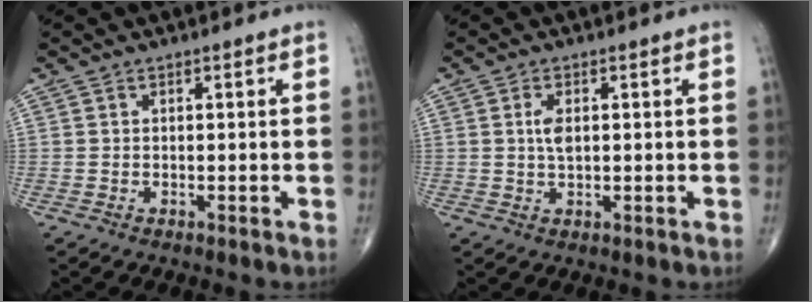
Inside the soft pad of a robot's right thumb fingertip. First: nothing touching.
{"total": 2.8, "force": [0.6, 1.3, 2.4], "torque": [-0.045, -0.003, 0.010]}